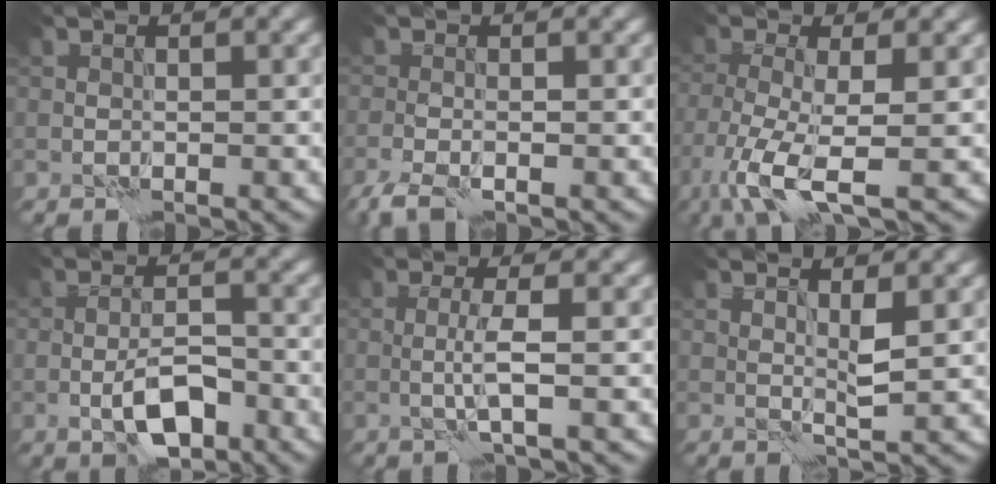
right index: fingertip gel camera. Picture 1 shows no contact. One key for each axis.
{"total": 2.6, "fx": -1.8, "fy": 0.7, "fz": 1.7, "tx": -0.040, "ty": -0.007, "tz": -0.041}
{"total": 7.0, "fx": -3.3, "fy": 2.0, "fz": 5.8, "tx": -0.133, "ty": -0.018, "tz": -0.067}
{"total": 4.7, "fx": -2.1, "fy": 1.9, "fz": 3.8, "tx": -0.065, "ty": 0.001, "tz": -0.035}
{"total": 2.5, "fx": -0.1, "fy": 0.2, "fz": 2.5, "tx": -0.052, "ty": -0.006, "tz": -0.005}
{"total": 1.8, "fx": 0.7, "fy": 0.1, "fz": 1.7, "tx": -0.033, "ty": -0.003, "tz": 0.011}